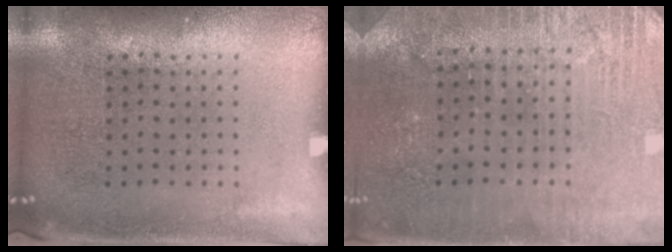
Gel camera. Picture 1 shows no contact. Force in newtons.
{"total": 3.0, "press": 2.9, "slide": 0.5}